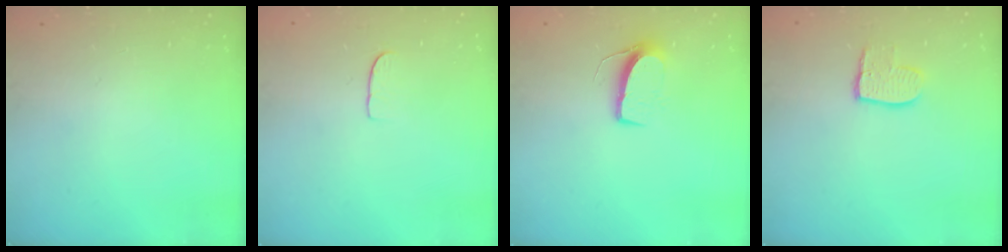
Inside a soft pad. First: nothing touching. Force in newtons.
{"total": 4.5, "press": 4.5, "slide": 0.3}
{"total": 7.8, "press": 7.8, "slide": 0.5}
{"total": 8.0, "press": 8.0, "slide": 0.7}